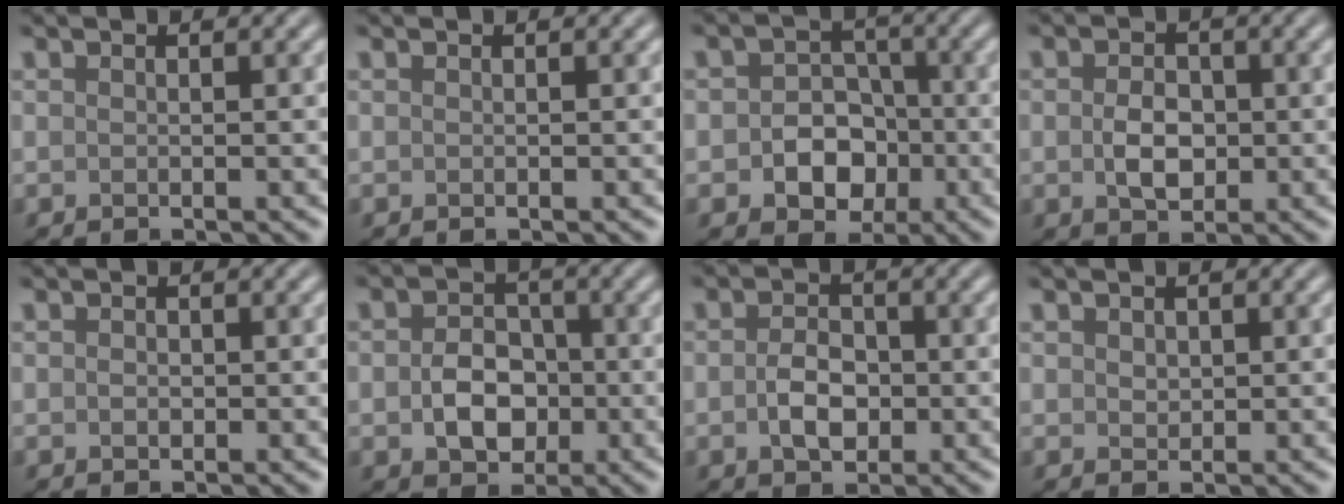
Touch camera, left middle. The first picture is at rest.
{"total": 0.0}
{"total": 5.2, "force": [-1.2, 4.2, 2.8], "torque": [-0.010, -0.004, -0.038]}
{"total": 3.3, "force": [-0.3, 2.3, 2.3], "torque": [-0.046, -0.003, -0.006]}
{"total": 0.7, "force": [0.0, 0.6, 0.4], "torque": [-0.005, -0.002, -0.001]}
{"total": 4.4, "force": [-0.7, 3.3, 2.7], "torque": [-0.046, -0.001, -0.014]}
{"total": 3.2, "force": [-0.6, 2.2, 2.3], "torque": [-0.043, -0.001, -0.014]}
{"total": 0.9, "force": [0.4, 0.8, 0.4], "torque": [-0.008, -0.002, 0.009]}